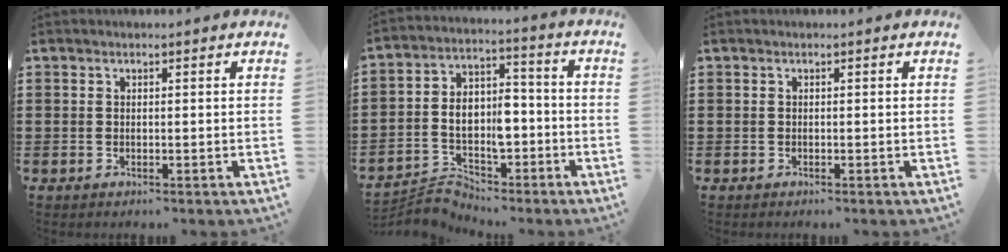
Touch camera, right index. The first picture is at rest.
{"total": 8.2, "force": [-3.1, 5.9, 4.7], "torque": [-0.102, 0.026, -0.057]}
{"total": 0.0}